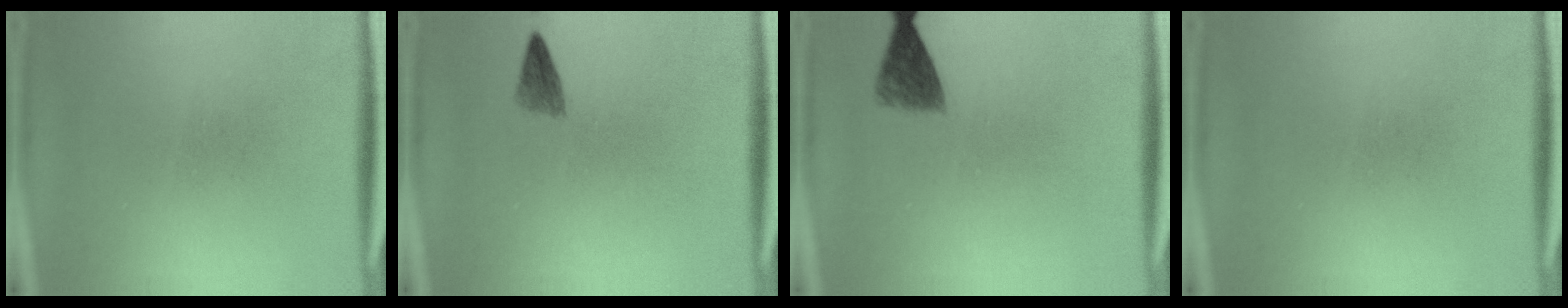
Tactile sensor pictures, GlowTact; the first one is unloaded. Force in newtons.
{"total": 1.7}
{"total": 3.4}
{"total": 0.0}